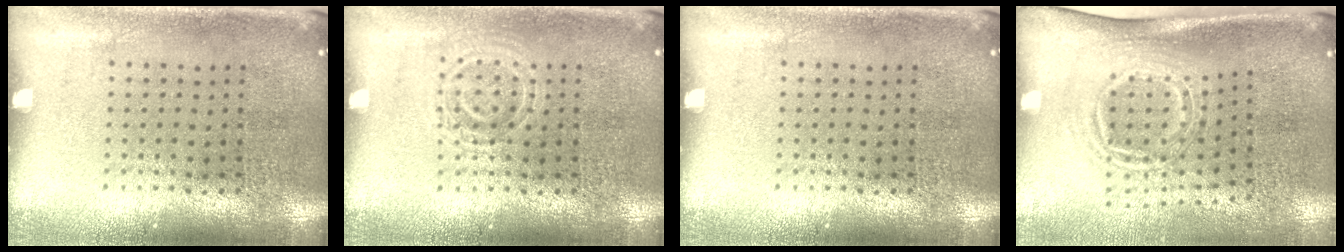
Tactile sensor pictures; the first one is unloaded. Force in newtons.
{"total": 1.6, "press": 1.5, "slide": 0.4}
{"total": 0.0}
{"total": 1.7, "press": 1.2, "slide": 1.2}